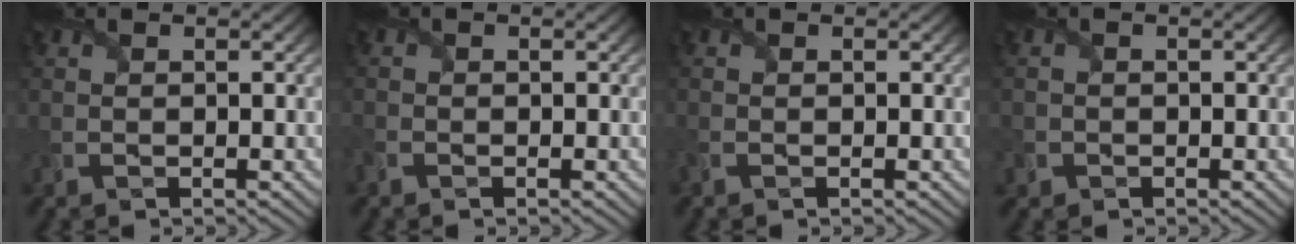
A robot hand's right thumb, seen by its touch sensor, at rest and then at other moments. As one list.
[{"total": 1.3, "force": [-1.1, 0.7, 0.3], "torque": [-0.012, -0.007, -0.028]}, {"total": 1.0, "force": [-0.7, 0.4, 0.5], "torque": [-0.019, -0.007, -0.017]}, {"total": 1.4, "force": [-0.7, 1.2, 0.1], "torque": [0.003, -0.007, -0.016]}]